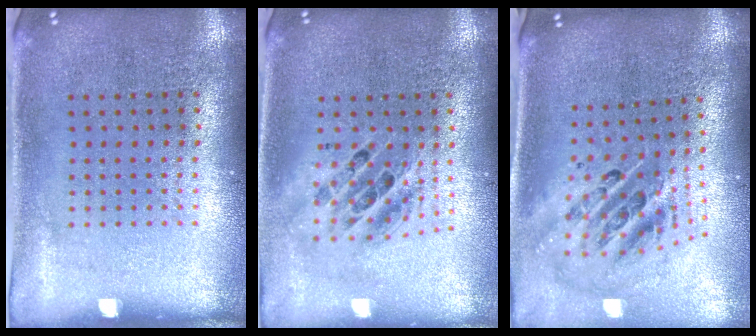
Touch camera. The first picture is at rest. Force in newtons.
{"total": 1.7, "press": 1.4, "slide": 1.0}
{"total": 2.7, "press": 1.9, "slide": 1.9}